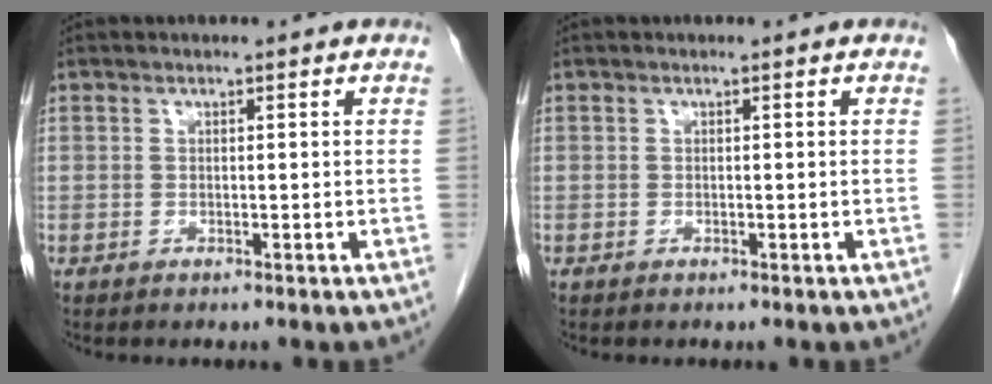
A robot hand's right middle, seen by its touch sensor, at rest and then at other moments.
{"total": 0.0}